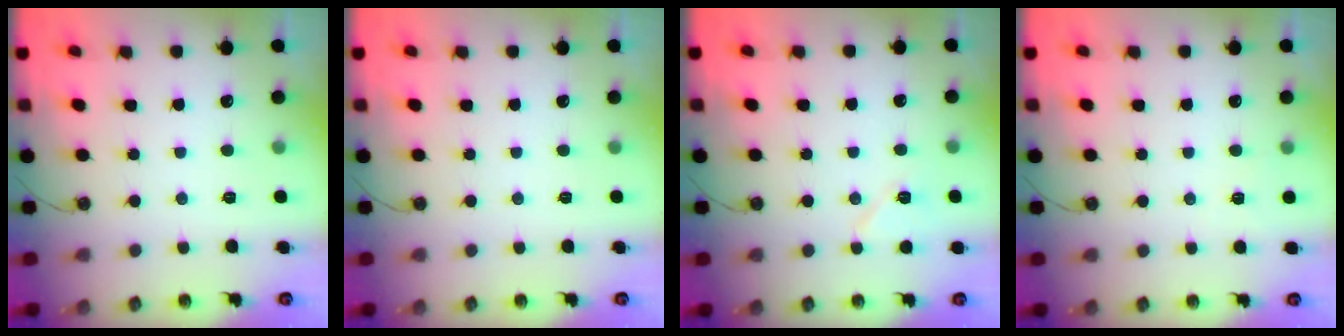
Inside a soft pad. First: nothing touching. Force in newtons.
{"total": 0.0}
{"total": 7.2, "press": 6.9, "slide": 2.0}
{"total": 2.4, "press": 2.4, "slide": 0.4}